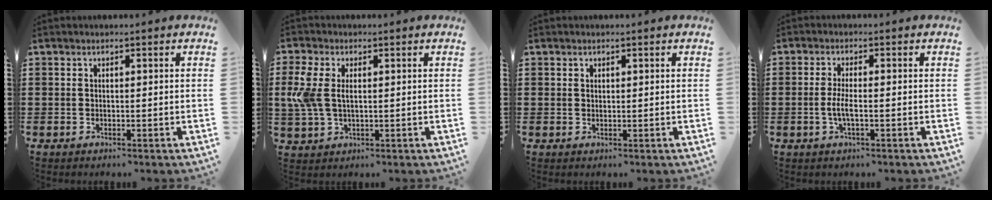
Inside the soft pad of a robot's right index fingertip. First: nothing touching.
{"total": 5.4, "force": [0.9, 3.1, 4.3], "torque": [-0.120, -0.001, 0.008]}
{"total": 0.6, "force": [0.4, 0.4, 0.1], "torque": [-0.004, 0.001, 0.008]}
{"total": 3.2, "force": [-0.8, 0.6, 3.0], "torque": [-0.076, -0.008, -0.022]}